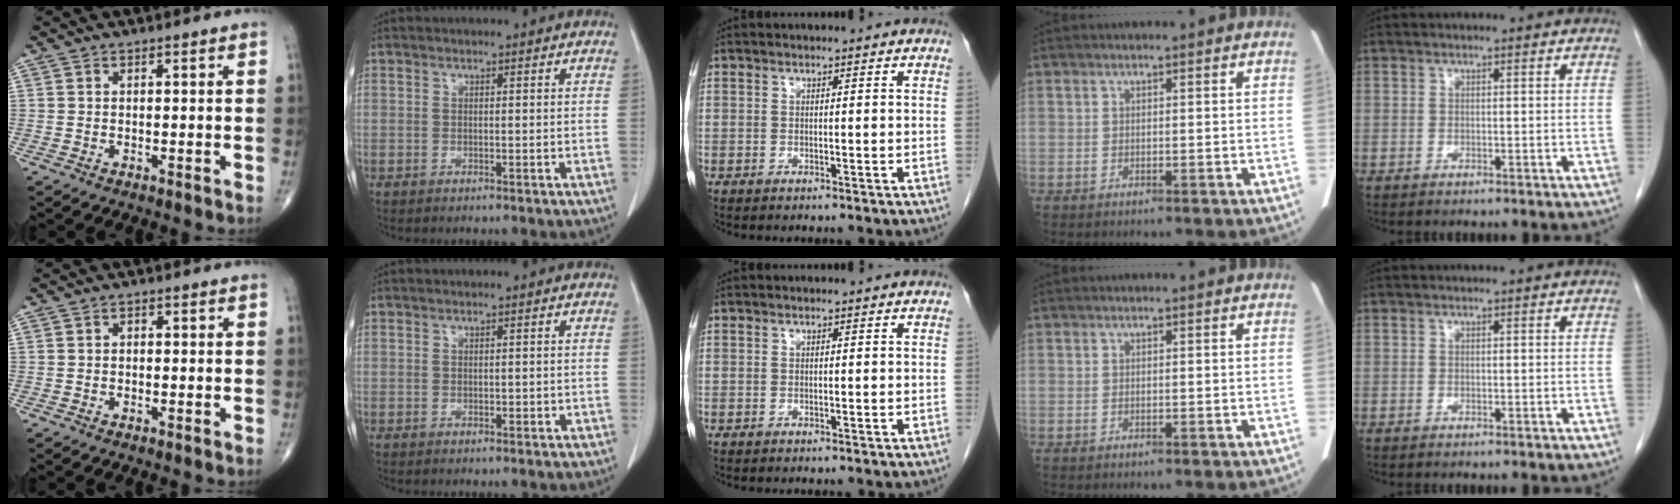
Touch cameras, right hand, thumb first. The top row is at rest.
{"thumb": {"total": 0.8, "force": [-0.1, 0.6, 0.5], "torque": [-0.004, 0.002, -0.006]}, "index": {"total": 0.7, "force": [-0.2, 0.4, 0.5], "torque": [-0.012, 0.000, 0.002]}}